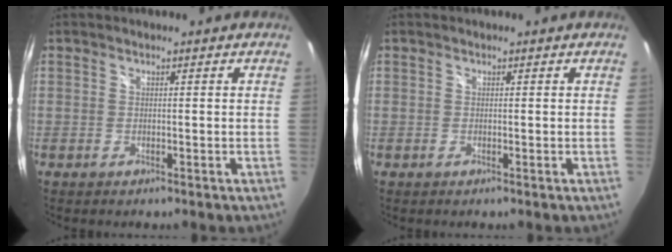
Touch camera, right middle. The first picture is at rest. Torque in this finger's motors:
{"motor_torque": [0.00, 0.01, 0.00, 0.01]}